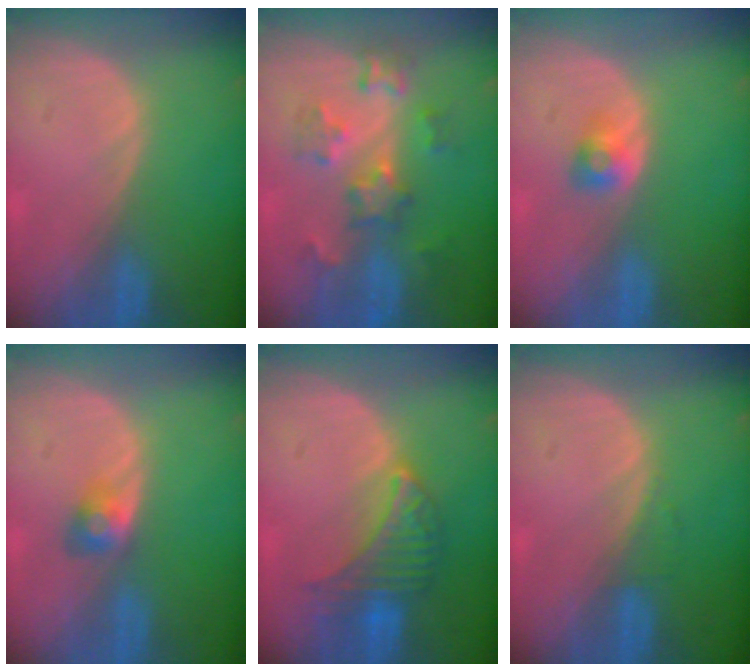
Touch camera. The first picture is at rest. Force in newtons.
{"total": 6.7, "press": 6.7, "slide": 0.6}
{"total": 2.5, "press": 2.3, "slide": 1.1}
{"total": 2.8, "press": 2.5, "slide": 1.2}
{"total": 6.6, "press": 6.5, "slide": 0.6}
{"total": 0.7, "press": 0.7, "slide": 0.1}